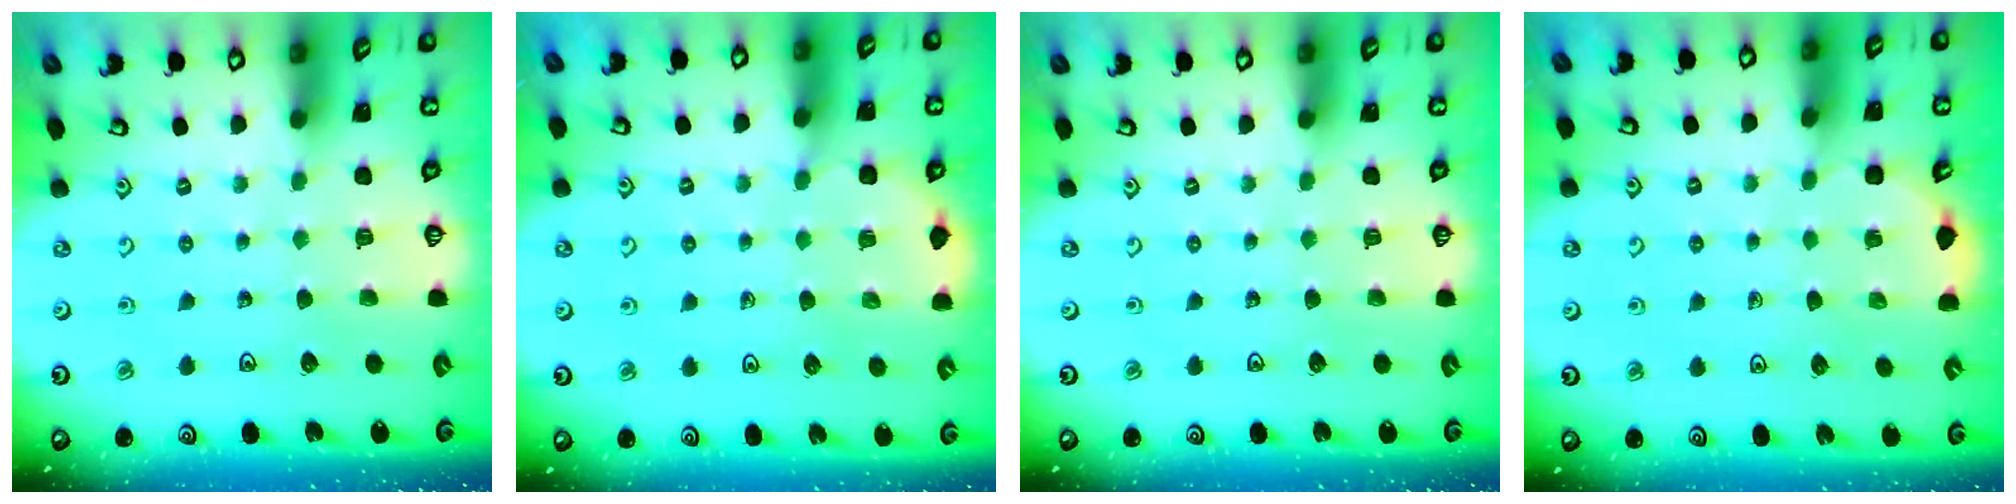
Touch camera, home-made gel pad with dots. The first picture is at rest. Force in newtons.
{"total": 5.9, "press": 5.8, "slide": 1.1}
{"total": 0.0}
{"total": 2.2, "press": 2.0, "slide": 1.1}